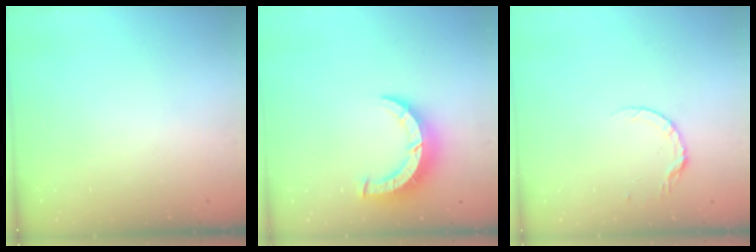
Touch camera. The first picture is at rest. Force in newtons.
{"total": 8.4, "press": 8.4, "slide": 0.3}
{"total": 5.3, "press": 5.2, "slide": 0.6}